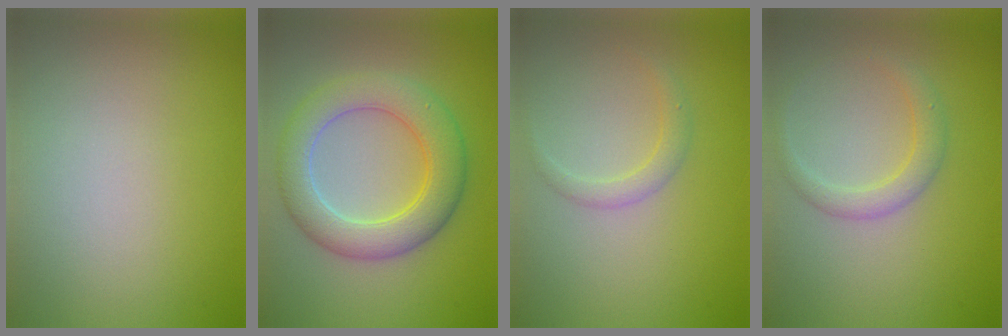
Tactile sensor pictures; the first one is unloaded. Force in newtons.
{"total": 4.7, "press": 4.7, "slide": 0.5}
{"total": 1.4, "press": 1.4, "slide": 0.1}
{"total": 2.1, "press": 2.1, "slide": 0.1}